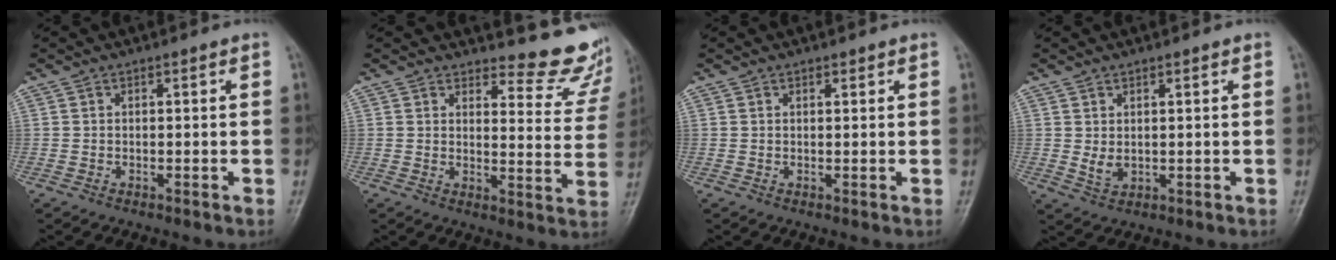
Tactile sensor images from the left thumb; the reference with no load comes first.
{"total": 11.6, "force": [10.9, 3.2, 2.5], "torque": [0.006, -0.116, 0.109]}
{"total": 0.7, "force": [0.5, 0.3, 0.4], "torque": [-0.004, -0.003, 0.007]}
{"total": 4.2, "force": [0.6, 2.7, 3.1], "torque": [-0.045, -0.012, 0.022]}